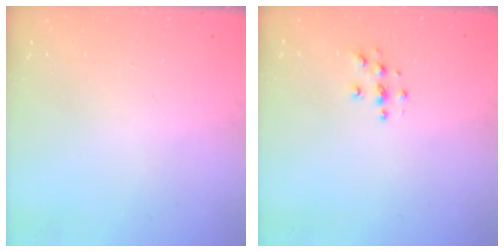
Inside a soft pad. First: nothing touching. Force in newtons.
{"total": 4.6, "press": 4.6, "slide": 0.5}